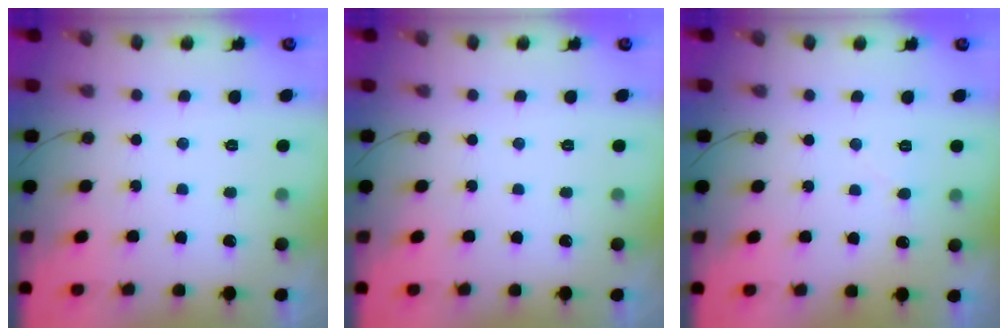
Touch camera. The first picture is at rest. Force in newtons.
{"total": 0.0}
{"total": 4.5, "press": 4.5, "slide": 0.3}